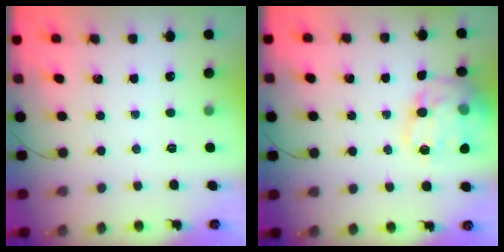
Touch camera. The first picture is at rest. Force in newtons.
{"total": 15.9, "press": 15.8, "slide": 1.7}